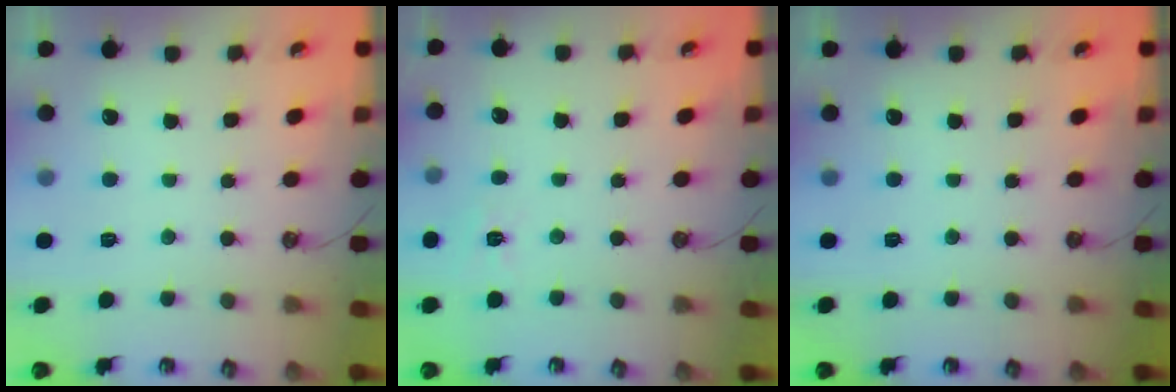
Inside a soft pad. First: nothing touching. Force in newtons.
{"total": 3.7, "press": 3.6, "slide": 0.6}
{"total": 0.0}